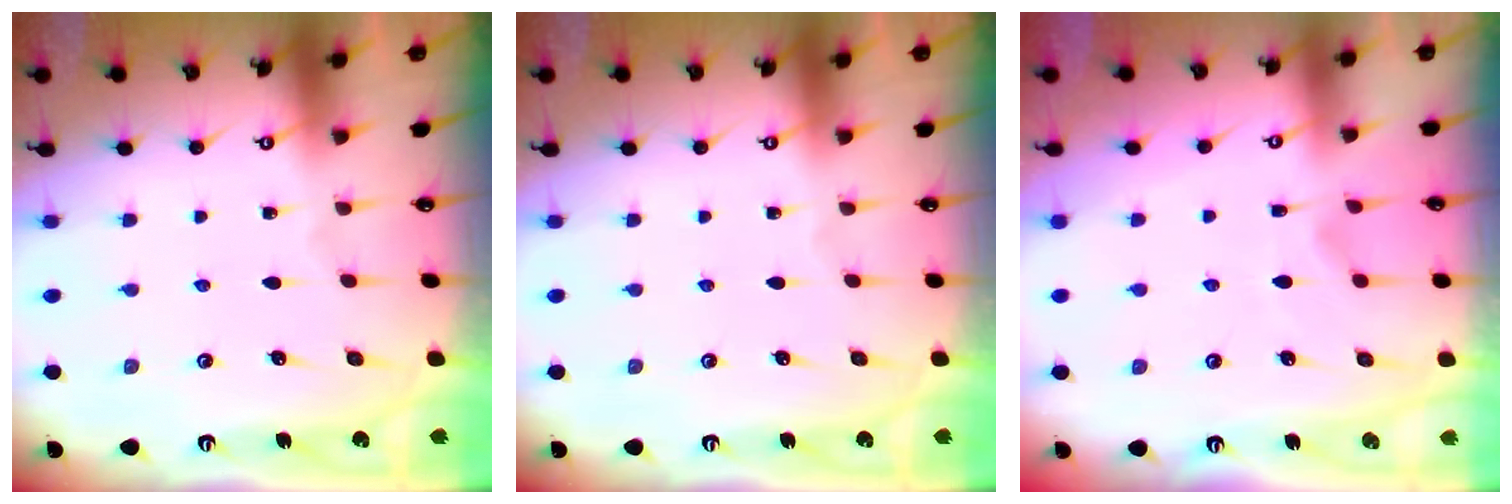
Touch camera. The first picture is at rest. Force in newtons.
{"total": 0.0}
{"total": 1.2, "press": 0.0, "slide": 1.2}